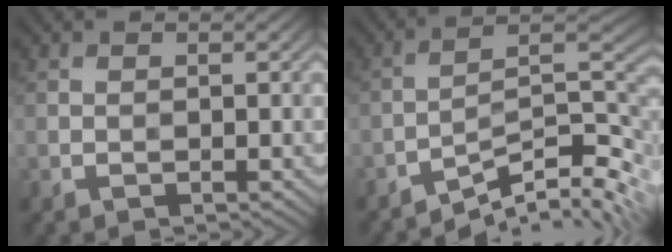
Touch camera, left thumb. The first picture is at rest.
{"total": 10.5, "force": [-7.2, 2.2, 7.3], "torque": [-0.111, 0.006, -0.126]}